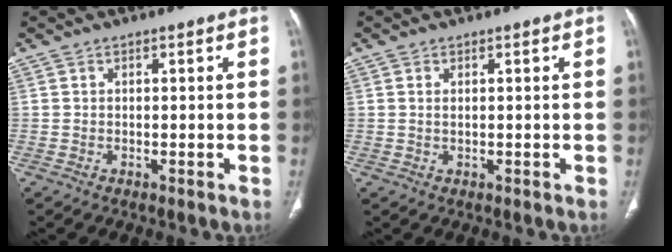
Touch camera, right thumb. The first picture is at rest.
{"total": 0.8, "force": [0.2, 0.3, 0.8], "torque": [-0.021, 0.001, 0.007]}